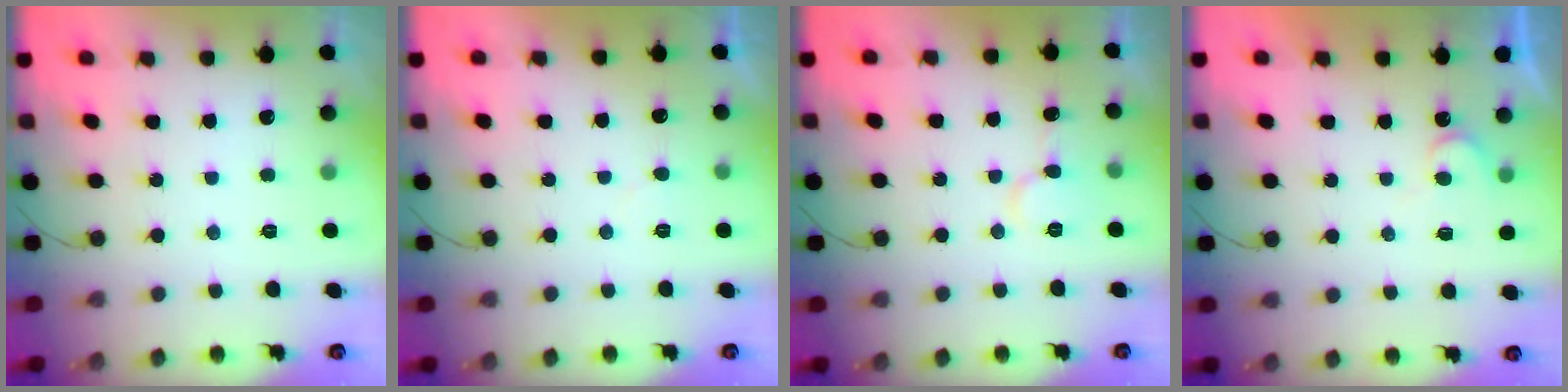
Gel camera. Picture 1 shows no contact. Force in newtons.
{"total": 3.3, "press": 3.3, "slide": 0.2}
{"total": 6.1, "press": 6.1, "slide": 0.6}
{"total": 5.1, "press": 5.0, "slide": 0.3}